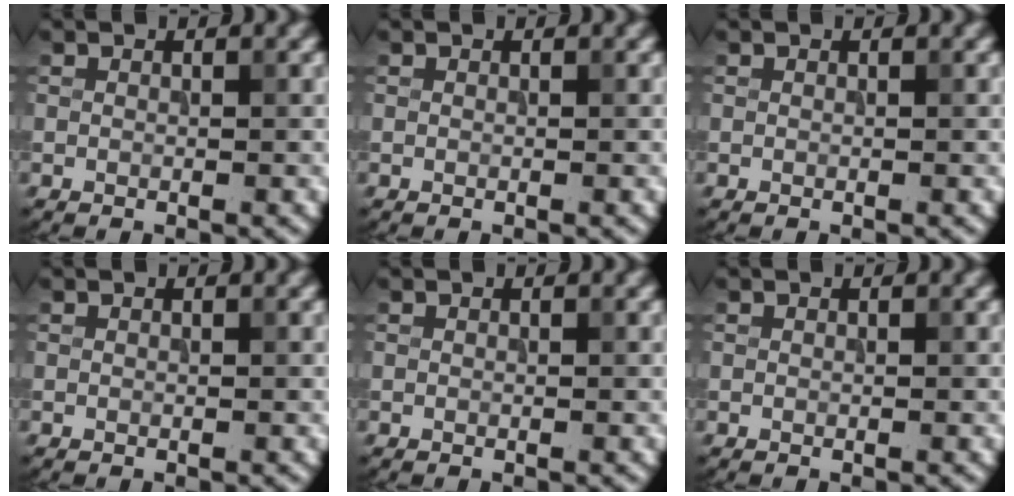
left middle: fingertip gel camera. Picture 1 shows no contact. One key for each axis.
{"total": 0.0}
{"total": 0.0}
{"total": 0.0}
{"total": 0.0}
{"total": 0.0}